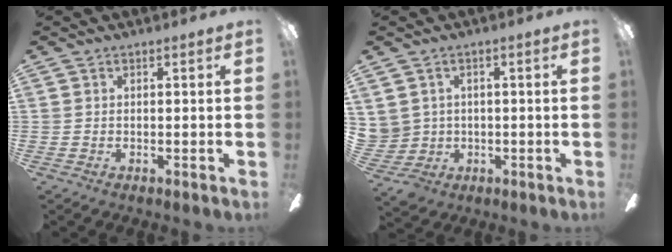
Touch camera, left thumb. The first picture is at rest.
{"total": 5.1, "force": [1.5, 4.8, -0.3], "torque": [-0.018, -0.006, 0.035]}